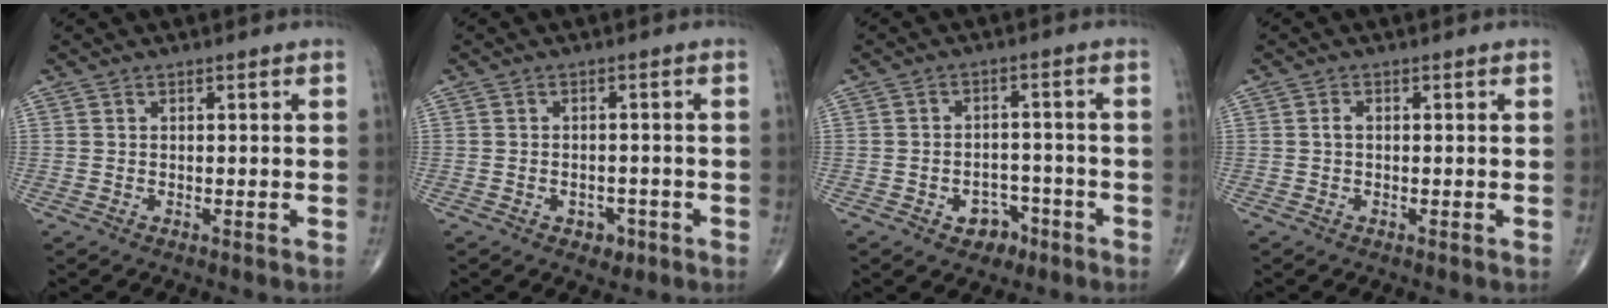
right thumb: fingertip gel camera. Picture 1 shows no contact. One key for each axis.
{"total": 3.0, "fx": -1.5, "fy": 2.2, "fz": 1.4, "tx": -0.007, "ty": 0.008, "tz": -0.015}
{"total": 5.5, "fx": -3.0, "fy": 4.0, "fz": 2.4, "tx": -0.008, "ty": 0.030, "tz": -0.038}
{"total": 1.0, "fx": 0.0, "fy": 0.6, "fz": 0.8, "tx": -0.016, "ty": 0.001, "tz": -0.003}